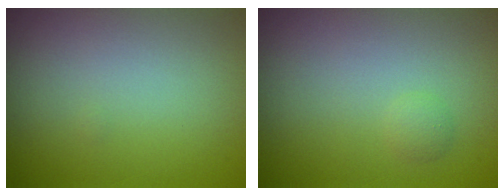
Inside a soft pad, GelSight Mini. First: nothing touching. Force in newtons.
{"total": 0.7, "press": 0.7, "slide": 0.1}